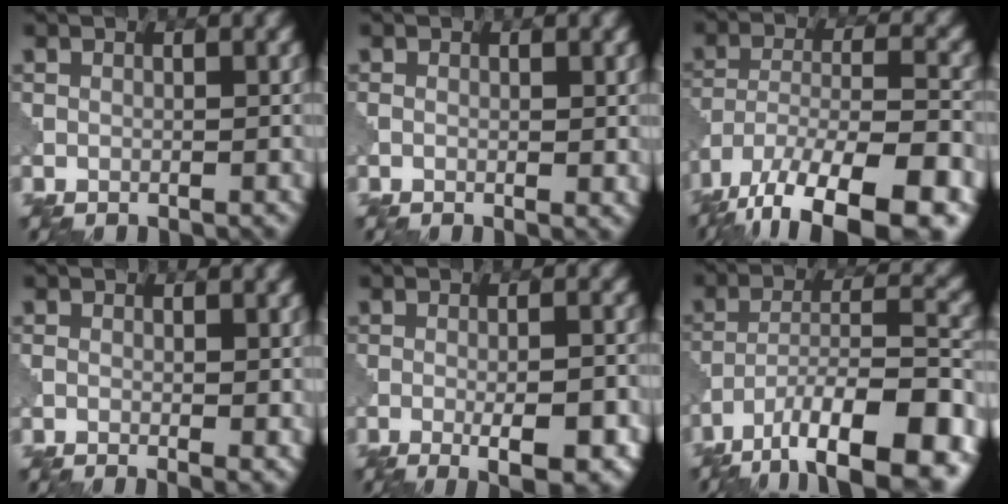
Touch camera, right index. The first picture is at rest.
{"total": 1.5, "force": [0.0, 0.5, 1.4], "torque": [-0.020, 0.002, 0.004]}
{"total": 15.1, "force": [-11.2, 5.0, 8.8], "torque": [-0.178, -0.034, -0.164]}
{"total": 2.6, "force": [-0.1, 0.9, 2.5], "torque": [-0.033, -0.005, 0.005]}
{"total": 5.6, "force": [-2.1, 1.5, 5.0], "torque": [-0.059, -0.002, -0.024]}
{"total": 12.3, "force": [-8.7, 3.2, 8.1], "torque": [-0.135, 0.007, -0.146]}